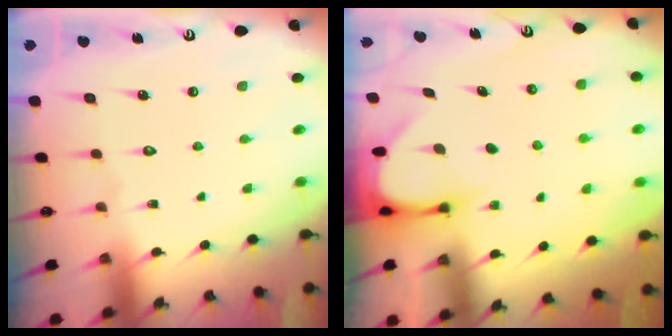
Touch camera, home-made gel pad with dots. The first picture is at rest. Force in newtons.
{"total": 3.6, "press": 3.6, "slide": 0.3}